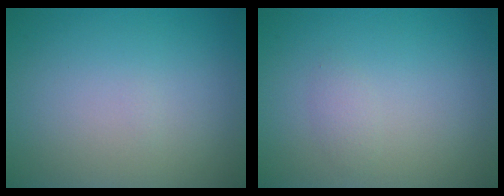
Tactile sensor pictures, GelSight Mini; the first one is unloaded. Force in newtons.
{"total": 0.8, "press": 0.8, "slide": 0.0}